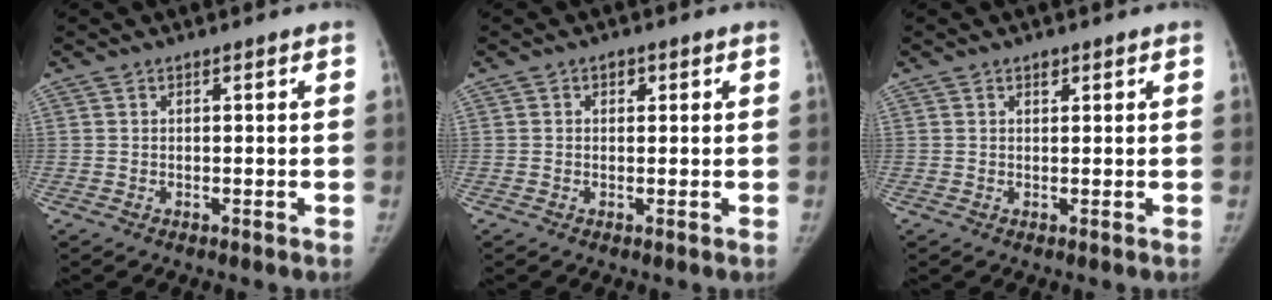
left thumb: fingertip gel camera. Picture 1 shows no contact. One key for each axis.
{"total": 1.3, "fx": 0.5, "fy": 1.0, "fz": 0.7, "tx": -0.001, "ty": 0.000, "tz": 0.004}
{"total": 1.1, "fx": 0.7, "fy": 0.7, "fz": 0.5, "tx": -0.002, "ty": -0.004, "tz": 0.010}